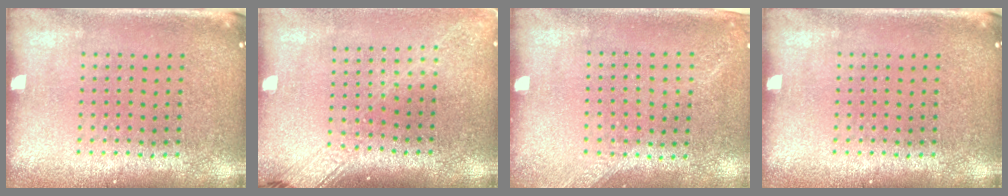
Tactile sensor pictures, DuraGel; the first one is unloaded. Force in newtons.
{"total": 2.0, "press": 1.5, "slide": 1.3}
{"total": 1.4, "press": 1.0, "slide": 0.9}
{"total": 0.0}